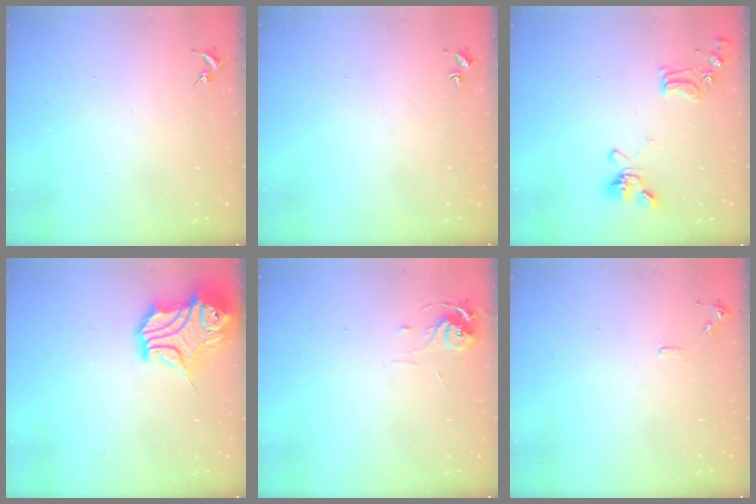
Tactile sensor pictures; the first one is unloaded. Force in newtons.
{"total": 1.5, "press": 1.5, "slide": 0.2}
{"total": 13.1, "press": 13.0, "slide": 1.9}
{"total": 15.4, "press": 15.2, "slide": 2.4}
{"total": 5.9, "press": 5.9, "slide": 0.5}
{"total": 6.1, "press": 6.0, "slide": 0.7}